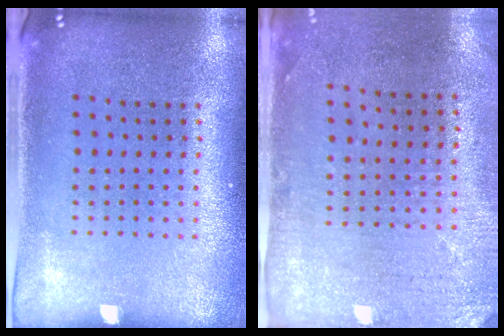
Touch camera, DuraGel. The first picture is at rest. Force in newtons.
{"total": 2.9, "press": 2.4, "slide": 1.7}